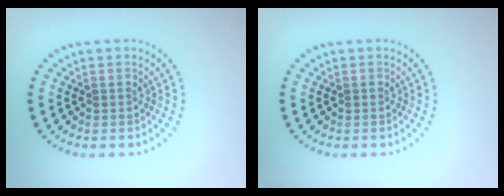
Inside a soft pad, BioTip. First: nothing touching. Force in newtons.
{"total": 0.0}